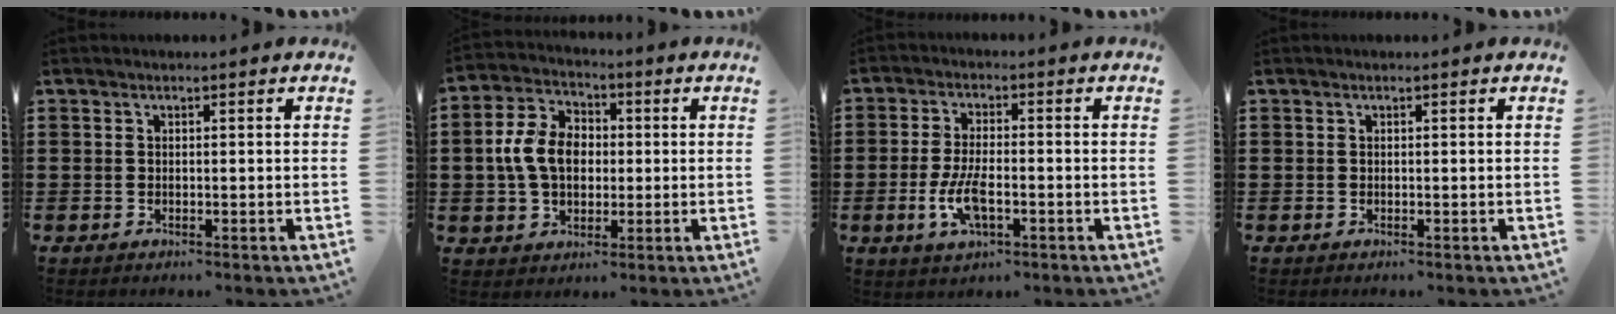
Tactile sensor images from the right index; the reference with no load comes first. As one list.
[{"total": 8.8, "force": [0.0, 6.5, 5.9], "torque": [-0.149, 0.013, -0.005]}, {"total": 6.5, "force": [-2.0, 2.7, 5.5], "torque": [-0.127, -0.006, -0.041]}, {"total": 0.0}]